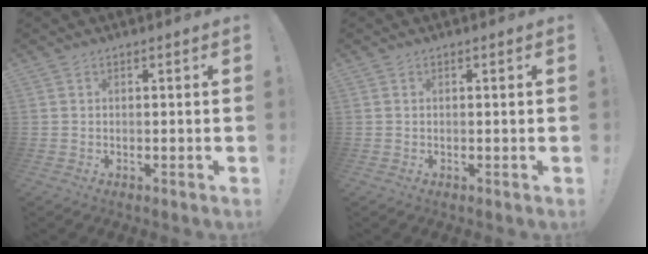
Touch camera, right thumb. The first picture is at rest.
{"total": 0.0}